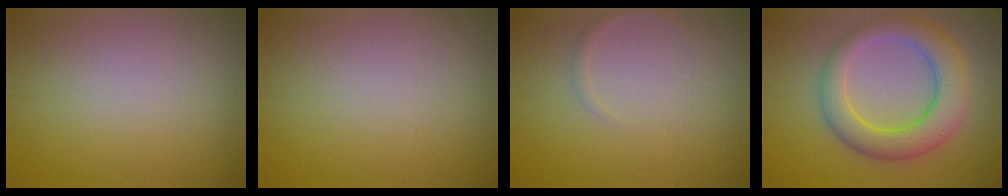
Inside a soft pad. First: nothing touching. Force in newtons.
{"total": 0.0}
{"total": 0.8, "press": 0.8, "slide": 0.0}
{"total": 6.8, "press": 6.8, "slide": 0.3}